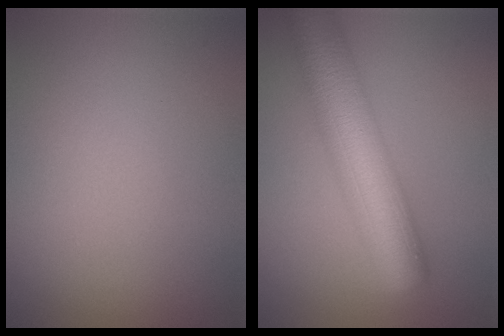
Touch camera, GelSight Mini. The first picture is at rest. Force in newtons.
{"total": 9.0, "press": 9.0, "slide": 0.4}